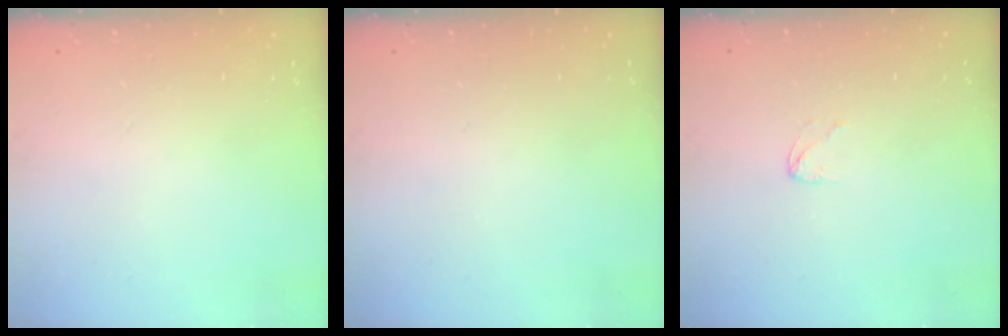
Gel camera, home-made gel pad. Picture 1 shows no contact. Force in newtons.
{"total": 0.0}
{"total": 2.9, "press": 2.9, "slide": 0.2}